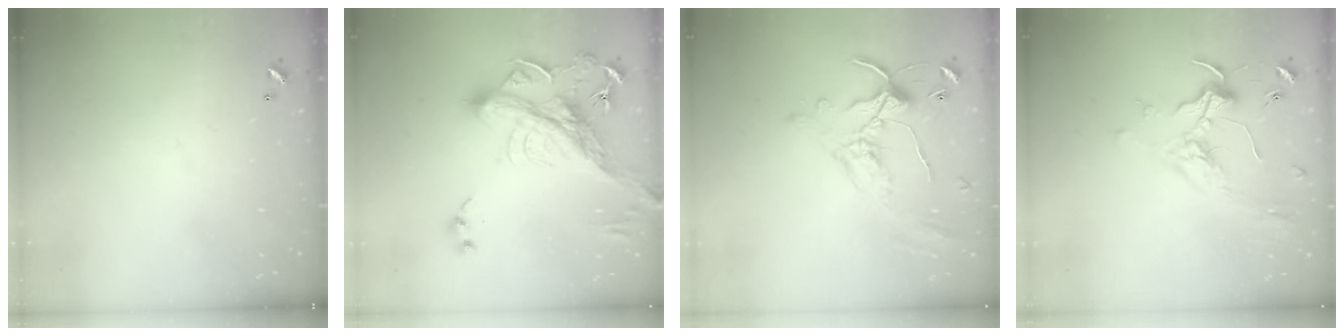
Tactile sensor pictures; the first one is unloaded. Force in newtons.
{"total": 8.0, "press": 7.8, "slide": 1.3}
{"total": 1.0, "press": 0.2, "slide": 1.0}
{"total": 1.7, "press": 1.5, "slide": 0.7}